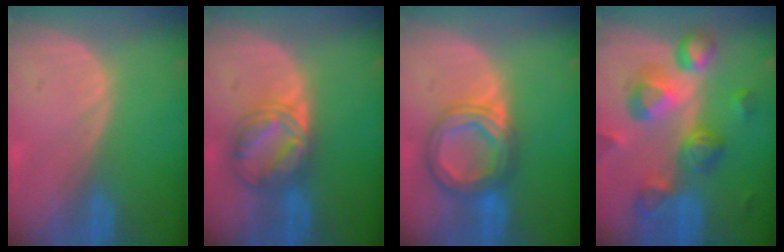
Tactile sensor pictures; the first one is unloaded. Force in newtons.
{"total": 6.9, "press": 6.9, "slide": 0.4}
{"total": 7.6, "press": 7.5, "slide": 0.6}
{"total": 10.7, "press": 9.6, "slide": 4.7}